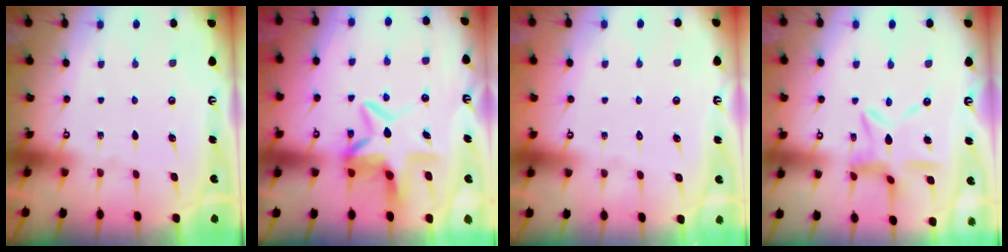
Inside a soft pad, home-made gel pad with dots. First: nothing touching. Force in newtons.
{"total": 8.4, "press": 8.2, "slide": 1.8}
{"total": 1.5, "press": 1.5, "slide": 0.1}
{"total": 10.2, "press": 10.1, "slide": 0.7}